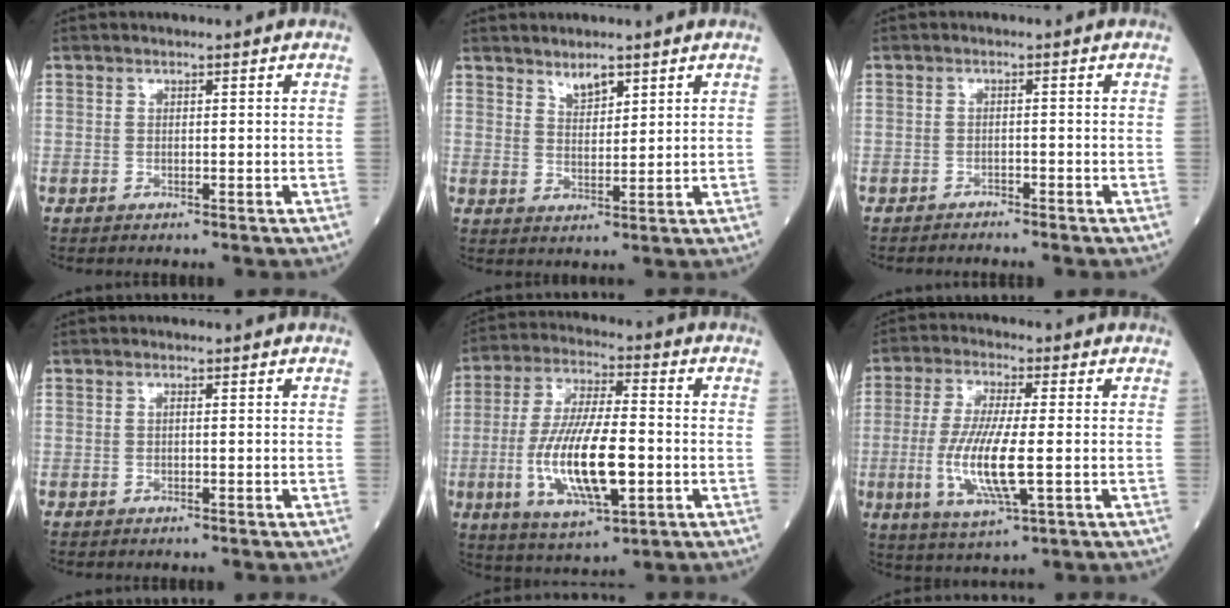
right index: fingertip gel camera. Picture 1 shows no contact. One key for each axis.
{"total": 3.0, "fx": 2.4, "fy": 0.9, "fz": 1.5, "tx": -0.031, "ty": -0.004, "tz": 0.048}
{"total": 1.8, "fx": -1.8, "fy": -0.2, "fz": 0.2, "tx": 0.001, "ty": -0.002, "tz": -0.023}
{"total": 0.0}
{"total": 14.9, "fx": -3.0, "fy": 3.8, "fz": 14.1, "tx": -0.281, "ty": -0.011, "tz": -0.050}
{"total": 10.7, "fx": -1.7, "fy": 1.5, "fz": 10.4, "tx": -0.217, "ty": -0.017, "tz": -0.033}